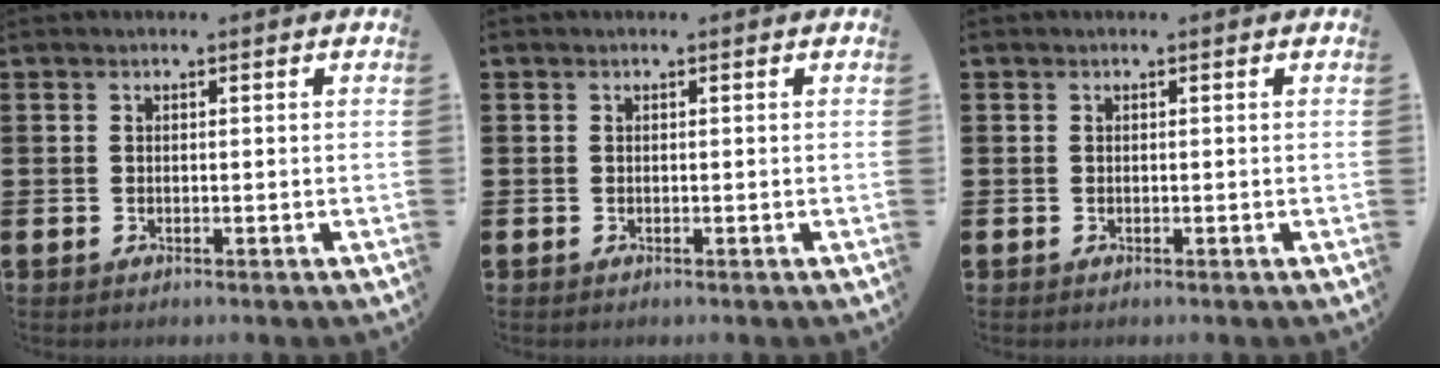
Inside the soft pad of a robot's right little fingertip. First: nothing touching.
{"total": 0.0}
{"total": 0.0}